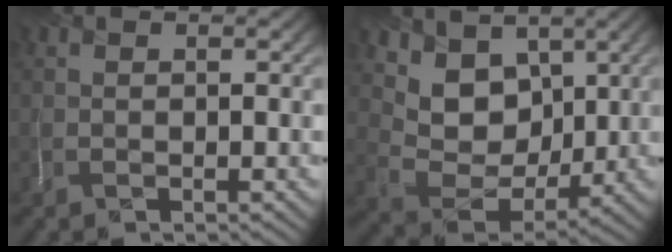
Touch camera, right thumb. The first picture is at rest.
{"total": 8.5, "force": [4.9, 6.0, 3.4], "torque": [-0.091, -0.022, 0.096]}